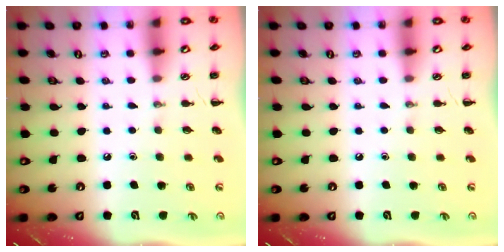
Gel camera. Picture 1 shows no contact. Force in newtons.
{"total": 0.0}